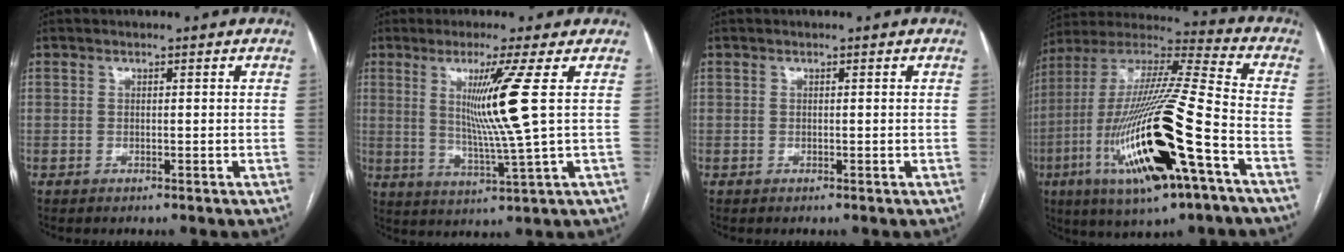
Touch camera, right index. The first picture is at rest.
{"total": 9.4, "force": [2.2, -2.8, 8.7], "torque": [-0.156, -0.023, 0.051]}
{"total": 0.0}
{"total": 25.7, "force": [-9.0, 3.4, 23.9], "torque": [-0.482, -0.037, -0.156]}